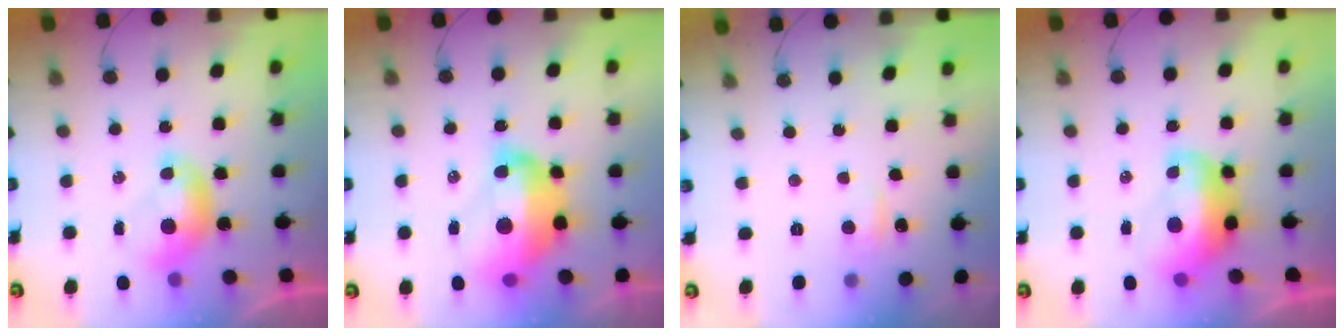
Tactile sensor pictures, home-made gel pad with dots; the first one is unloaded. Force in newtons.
{"total": 12.2, "press": 12.1, "slide": 1.3}
{"total": 2.1, "press": 2.0, "slide": 0.6}
{"total": 5.3, "press": 5.2, "slide": 1.0}